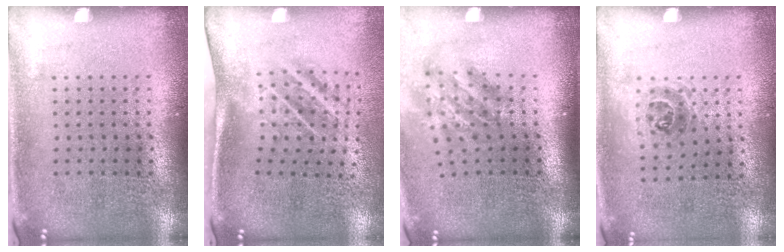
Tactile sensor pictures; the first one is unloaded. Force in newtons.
{"total": 1.8, "press": 1.1, "slide": 1.4}
{"total": 1.9, "press": 1.2, "slide": 1.4}
{"total": 1.0, "press": 0.7, "slide": 0.7}